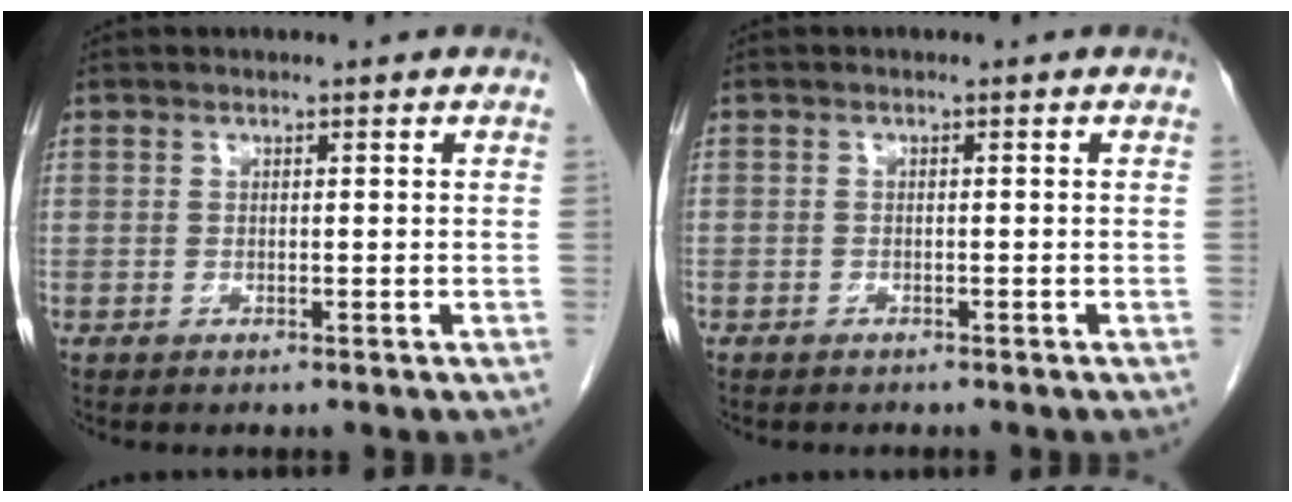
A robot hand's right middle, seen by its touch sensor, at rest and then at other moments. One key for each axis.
{"total": 1.6, "fx": -1.3, "fy": 0.8, "fz": 0.1, "tx": -0.003, "ty": 0.003, "tz": -0.016}